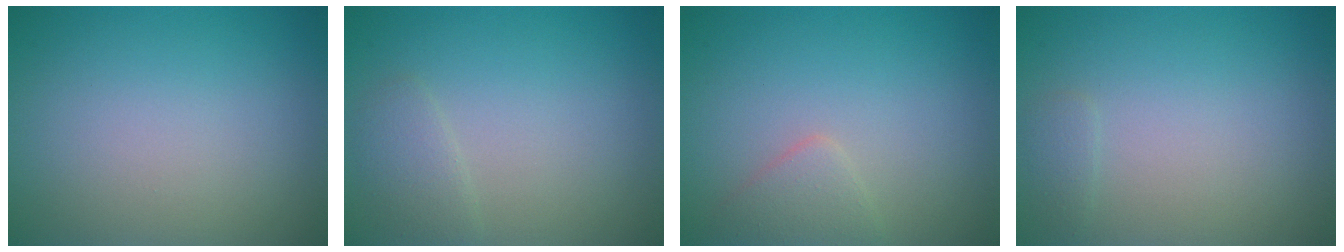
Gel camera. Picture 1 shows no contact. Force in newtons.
{"total": 1.6, "press": 1.6, "slide": 0.1}
{"total": 1.7, "press": 1.7, "slide": 0.1}
{"total": 0.8, "press": 0.8, "slide": 0.1}